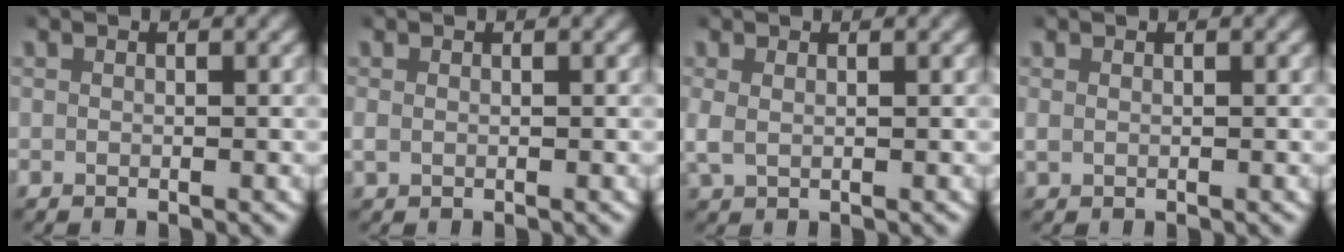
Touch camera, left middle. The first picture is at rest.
{"total": 1.0, "force": [0.1, 0.7, 0.6], "torque": [-0.019, -0.001, 0.004]}
{"total": 1.9, "force": [0.4, 1.3, 1.3], "torque": [-0.044, -0.005, 0.013]}
{"total": 0.7, "force": [0.3, 0.5, 0.4], "torque": [-0.013, -0.001, 0.008]}